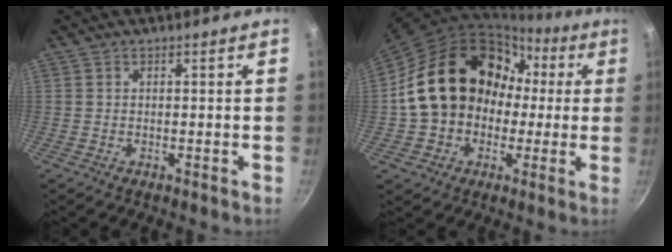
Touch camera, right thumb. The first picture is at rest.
{"total": 19.5, "force": [0.7, 16.0, 11.1], "torque": [-0.161, 0.062, 0.018]}